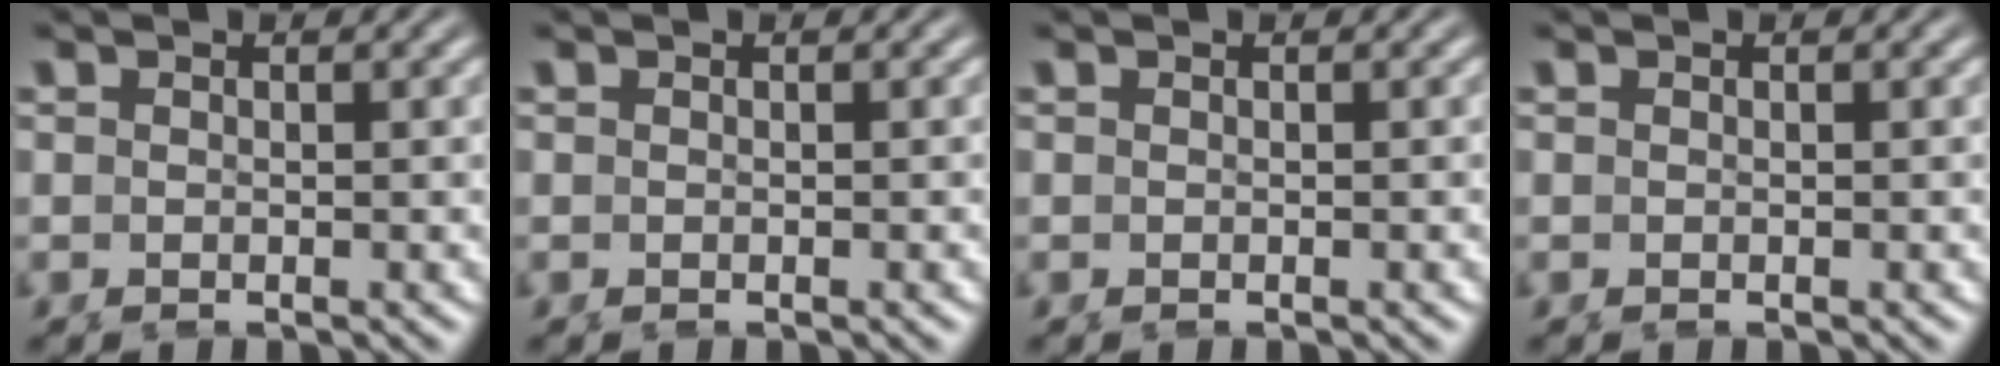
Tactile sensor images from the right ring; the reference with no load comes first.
{"total": 0.0}
{"total": 0.0}
{"total": 0.0}